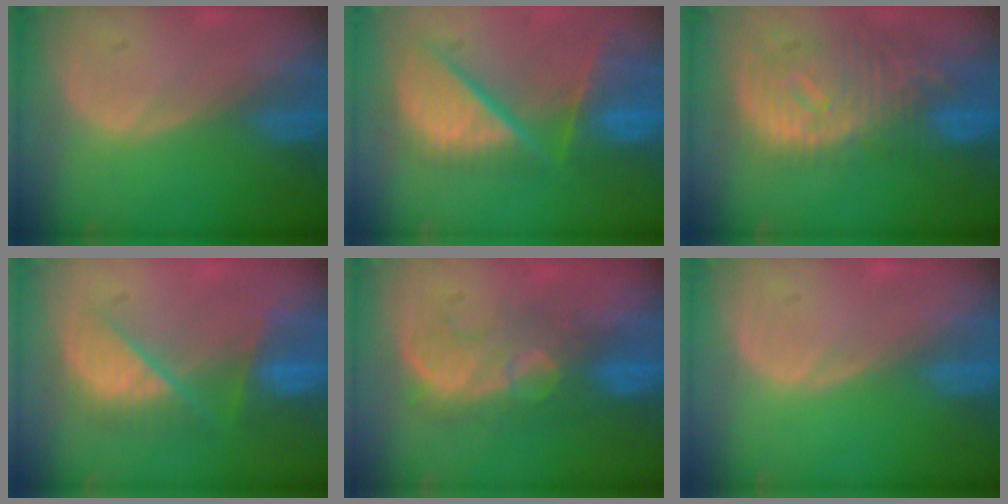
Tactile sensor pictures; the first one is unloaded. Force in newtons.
{"total": 12.3, "press": 10.1, "slide": 7.0}
{"total": 11.9, "press": 10.2, "slide": 6.2}
{"total": 7.2, "press": 7.2, "slide": 0.5}
{"total": 8.2, "press": 7.9, "slide": 2.2}
{"total": 0.0}